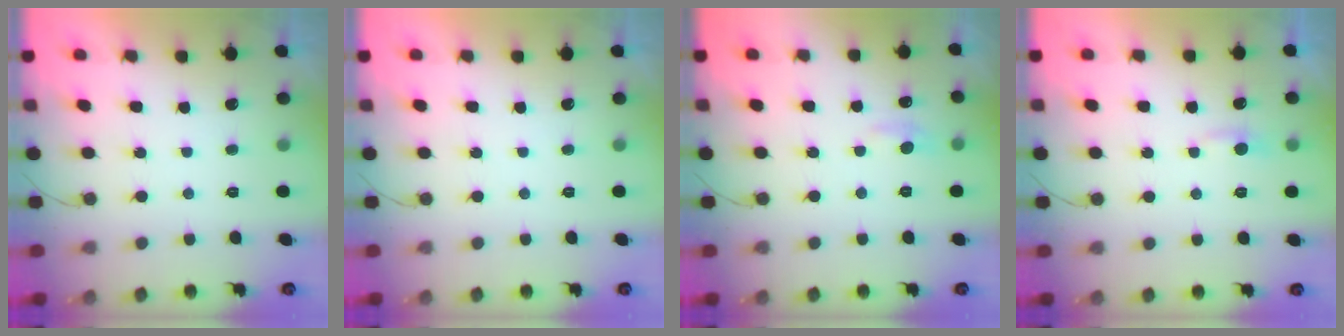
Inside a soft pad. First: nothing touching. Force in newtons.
{"total": 0.0}
{"total": 5.7, "press": 5.7, "slide": 0.8}
{"total": 3.7, "press": 3.7, "slide": 0.4}